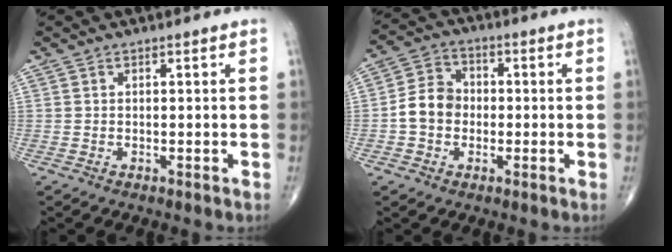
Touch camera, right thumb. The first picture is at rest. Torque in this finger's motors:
{"motor_torque": [0.56, 1.88, 0.52, -0.40, 0.05]}